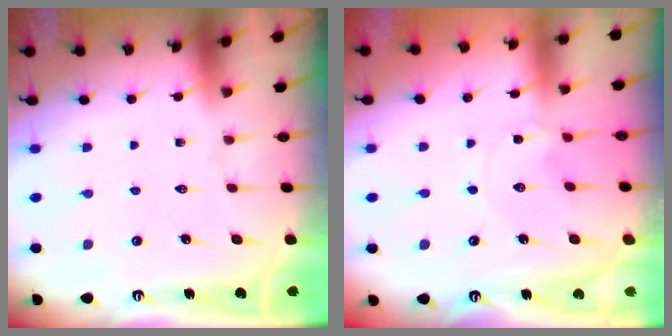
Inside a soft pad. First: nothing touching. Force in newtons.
{"total": 0.0}